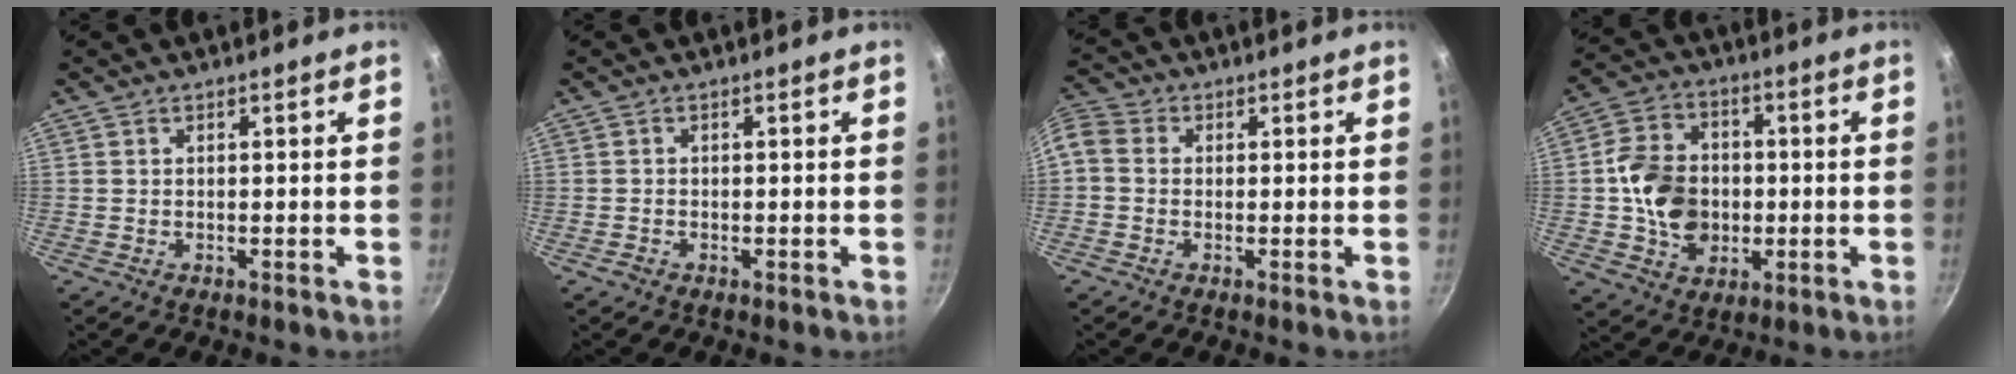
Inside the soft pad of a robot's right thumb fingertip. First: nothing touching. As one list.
[{"total": 1.1, "force": [-0.6, 0.8, 0.3], "torque": [-0.006, 0.004, -0.011]}, {"total": 7.4, "force": [-0.5, 6.2, 3.9], "torque": [-0.099, 0.025, -0.026]}, {"total": 13.1, "force": [-0.8, 10.5, 7.9], "torque": [-0.114, 0.020, -0.015]}]